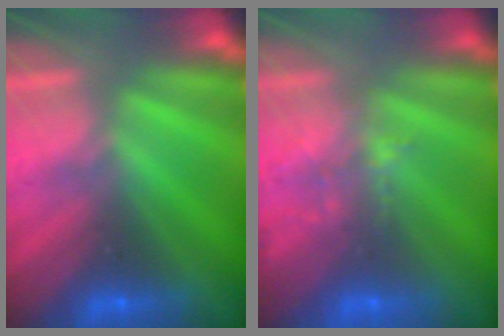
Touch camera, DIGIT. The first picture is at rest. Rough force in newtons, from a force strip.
{"total": 1.6}